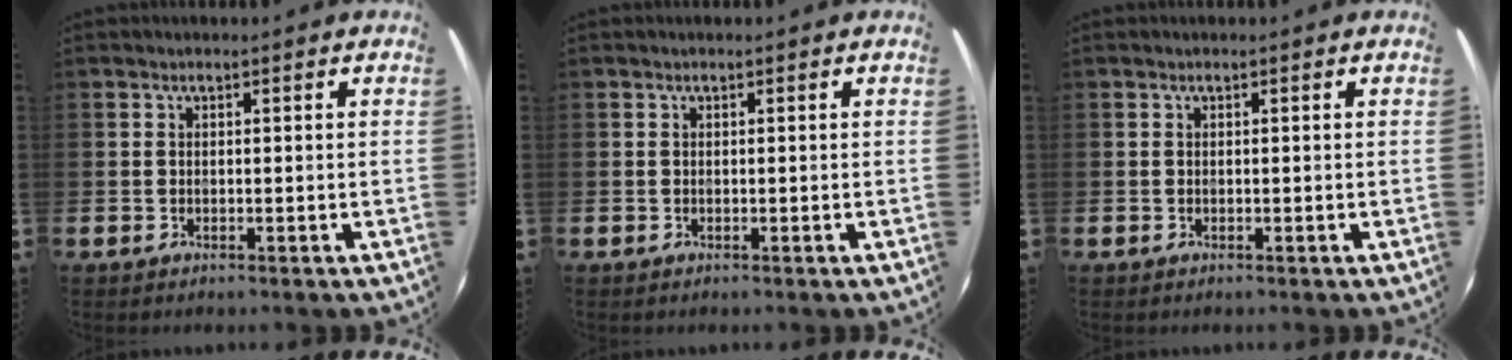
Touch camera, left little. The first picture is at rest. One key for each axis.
{"total": 0.0}
{"total": 0.0}